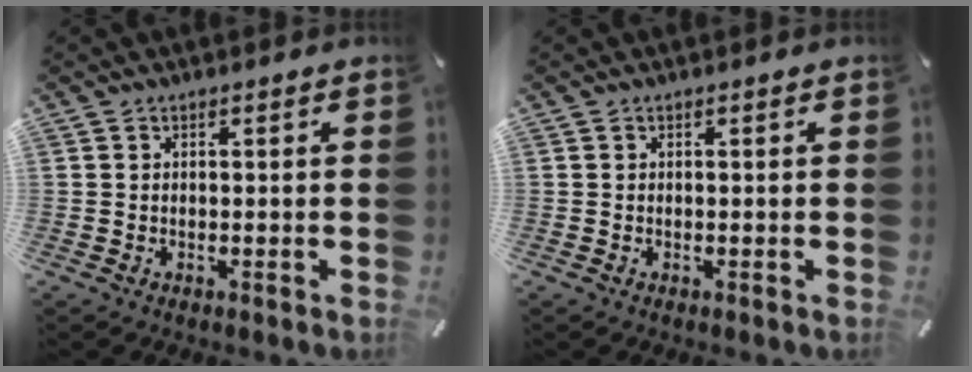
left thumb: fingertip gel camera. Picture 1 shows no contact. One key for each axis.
{"total": 0.0}